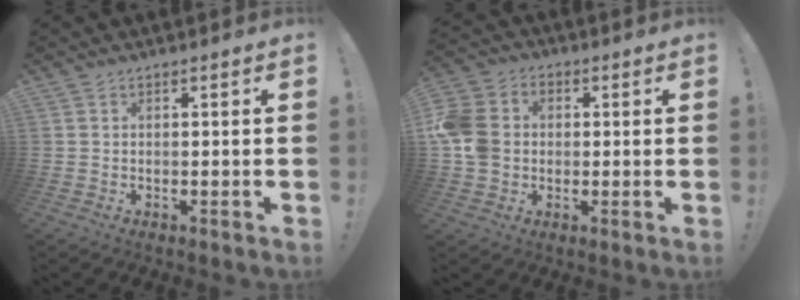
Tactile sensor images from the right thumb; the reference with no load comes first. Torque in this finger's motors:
{"motor_torque": [0.42, 0.40, 0.20, 0.20, 0.11]}